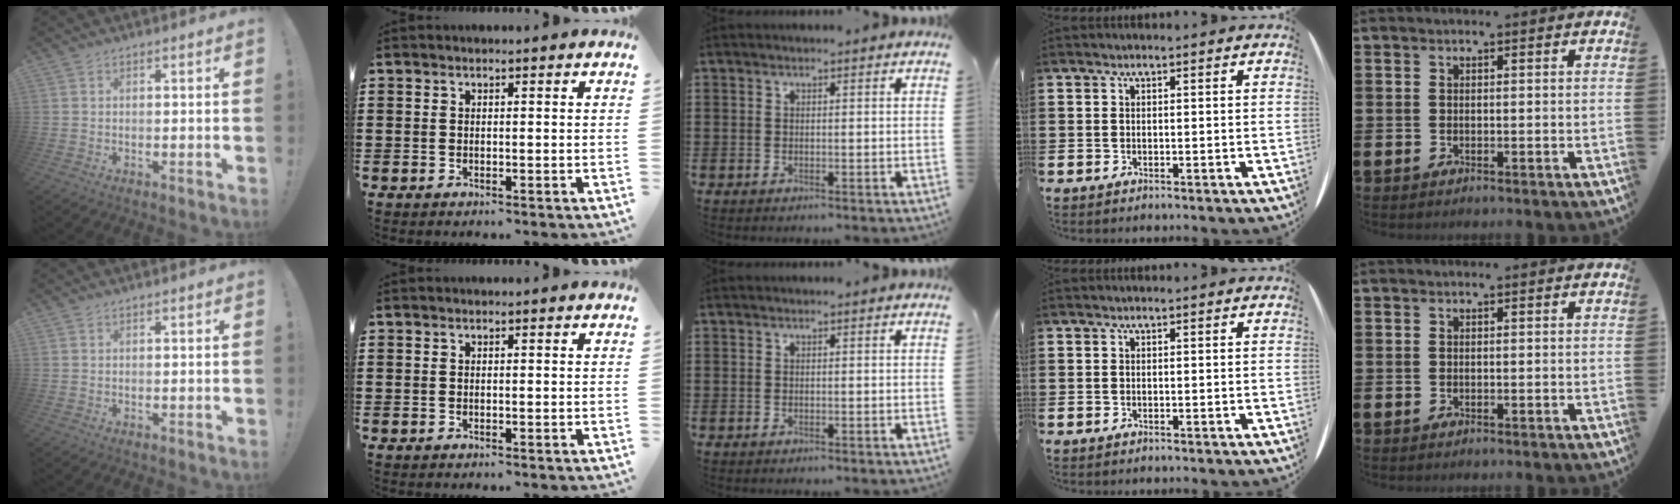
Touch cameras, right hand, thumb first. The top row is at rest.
{}